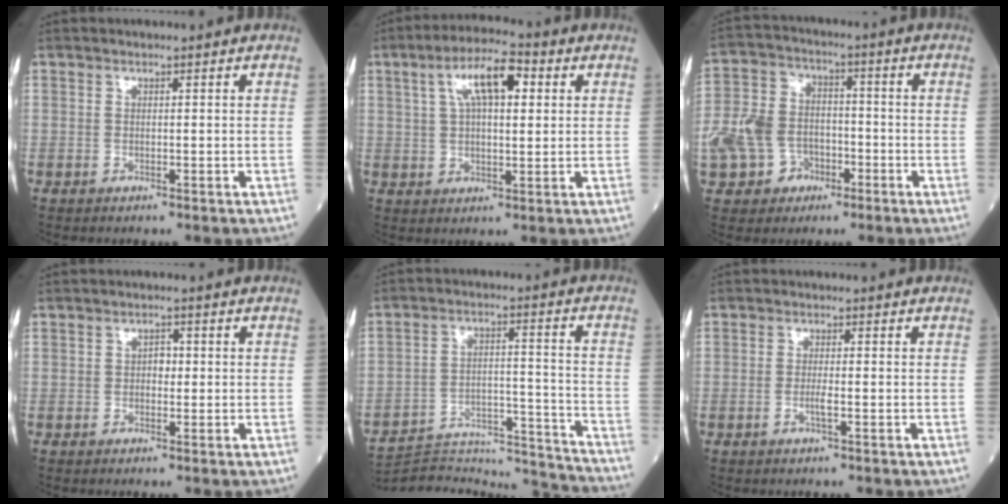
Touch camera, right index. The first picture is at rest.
{"total": 9.3, "force": [3.2, 2.9, 8.2], "torque": [-0.152, 0.025, 0.054]}
{"total": 10.6, "force": [-3.6, 8.5, 5.2], "torque": [-0.133, 0.022, -0.061]}
{"total": 1.5, "force": [0.0, 1.0, 1.1], "torque": [-0.013, 0.004, -0.002]}
{"total": 21.0, "force": [-20.8, 0.2, 2.9], "torque": [-0.057, 0.011, -0.300]}
{"total": 1.8, "force": [-0.7, 0.0, 1.7], "torque": [-0.036, -0.002, -0.015]}